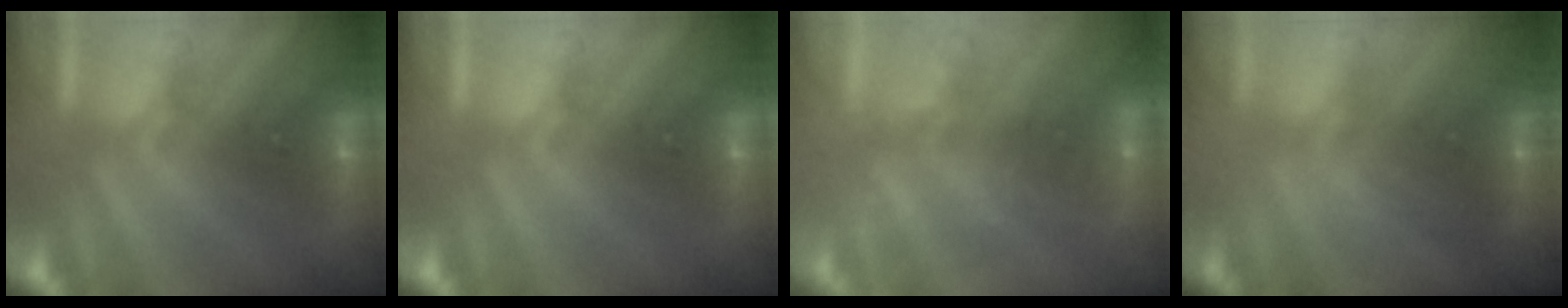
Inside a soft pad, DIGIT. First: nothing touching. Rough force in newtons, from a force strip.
{"total": 0.0}
{"total": 2.3}
{"total": 1.7}